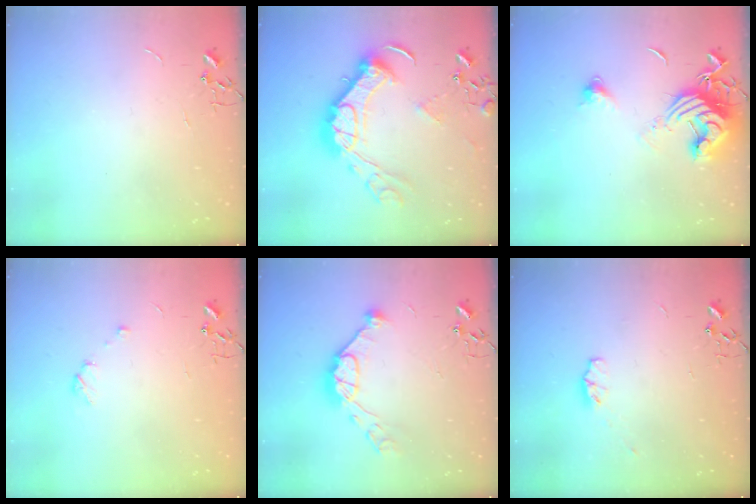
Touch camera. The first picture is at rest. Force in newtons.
{"total": 18.4, "press": 18.3, "slide": 1.6}
{"total": 13.8, "press": 13.7, "slide": 1.7}
{"total": 5.5, "press": 5.4, "slide": 0.6}
{"total": 13.0, "press": 12.9, "slide": 1.4}
{"total": 5.0, "press": 4.9, "slide": 0.7}